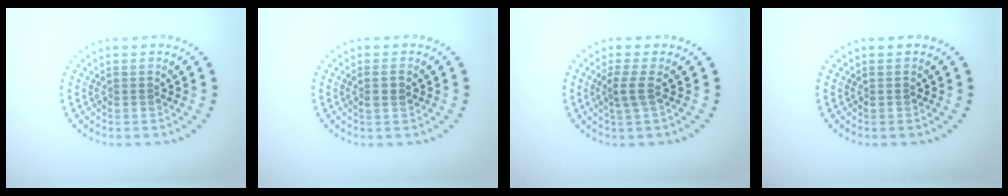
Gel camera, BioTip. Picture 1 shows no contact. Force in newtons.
{"total": 1.3, "press": 1.1, "slide": 0.6}
{"total": 2.0, "press": 1.4, "slide": 1.4}
{"total": 0.0}